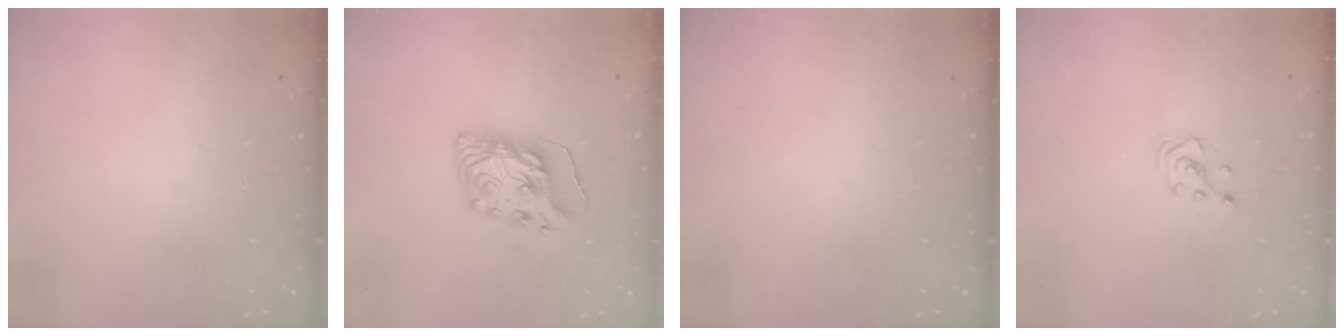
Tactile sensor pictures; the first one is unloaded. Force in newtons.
{"total": 10.1, "press": 10.0, "slide": 1.1}
{"total": 0.0}
{"total": 3.0, "press": 3.0, "slide": 0.3}